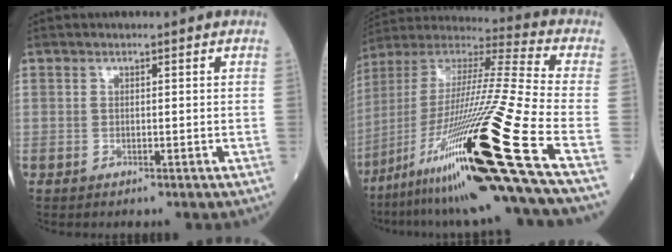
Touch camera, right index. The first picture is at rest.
{"total": 28.2, "force": [-14.0, -1.8, 24.4], "torque": [-0.438, -0.043, -0.253]}